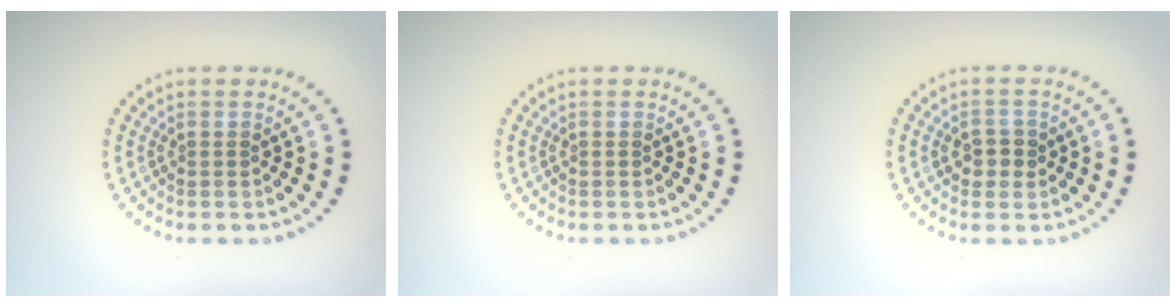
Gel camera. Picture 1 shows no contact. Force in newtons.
{"total": 0.0}
{"total": 1.9, "press": 1.9, "slide": 0.3}